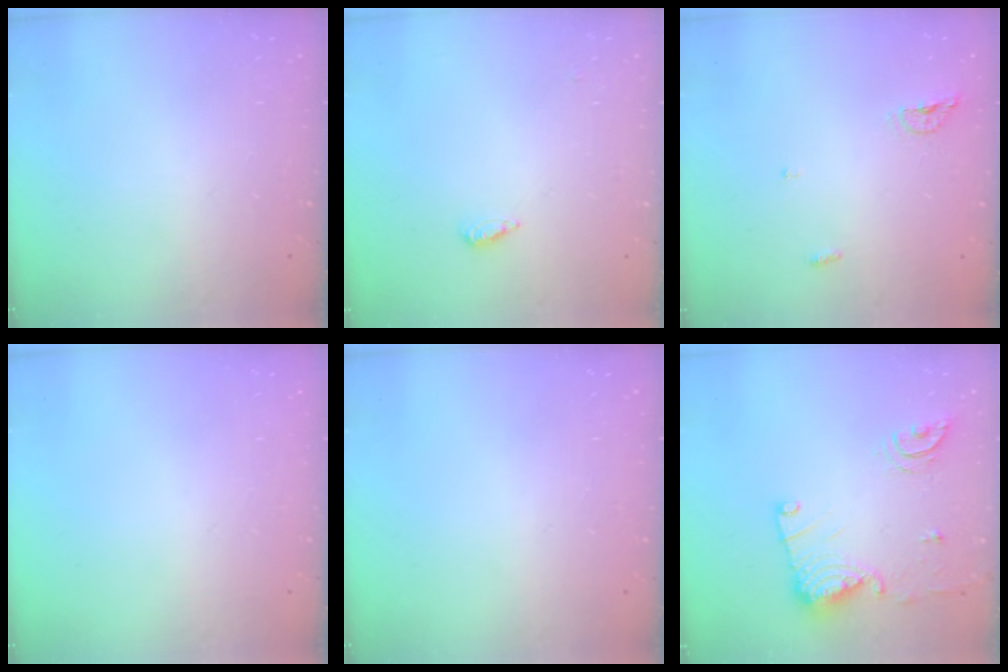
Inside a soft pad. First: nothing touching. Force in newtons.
{"total": 2.2, "press": 2.2, "slide": 0.5}
{"total": 4.4, "press": 4.3, "slide": 1.0}
{"total": 0.0}
{"total": 0.0}
{"total": 14.2, "press": 14.2, "slide": 1.4}